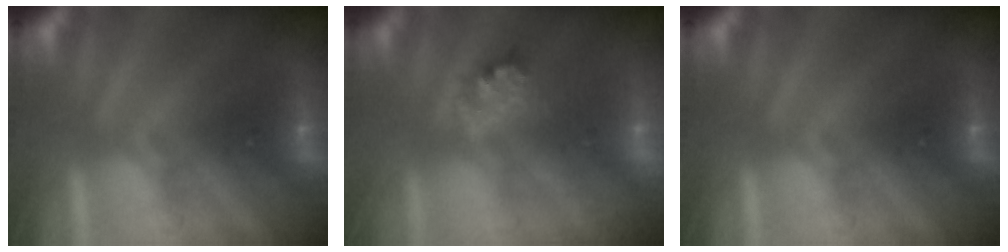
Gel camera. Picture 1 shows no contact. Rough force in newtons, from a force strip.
{"total": 2.3}
{"total": 0.0}